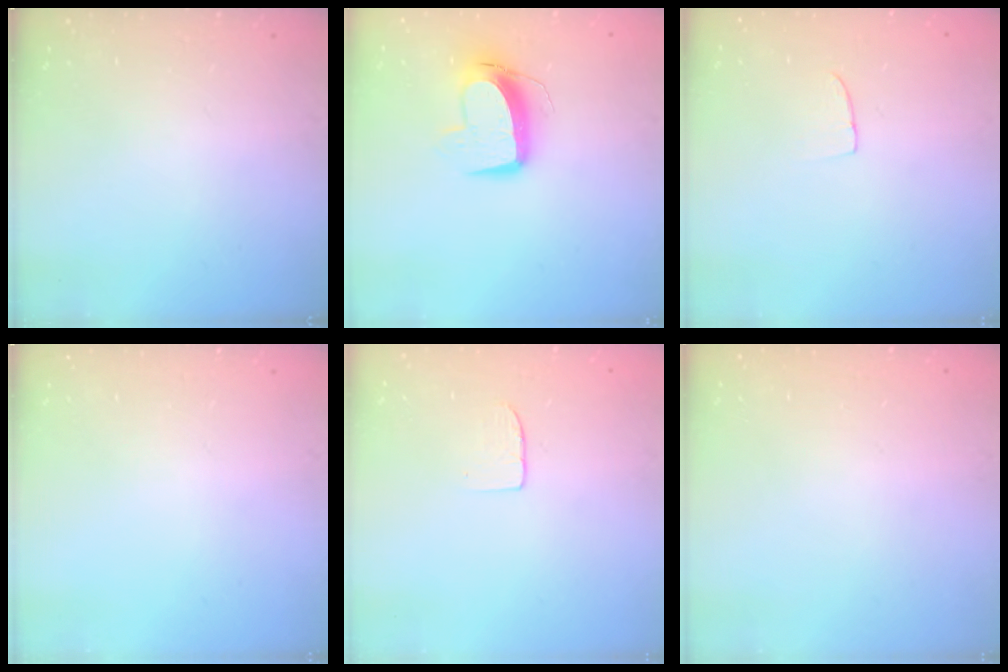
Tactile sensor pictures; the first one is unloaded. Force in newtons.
{"total": 10.6, "press": 10.5, "slide": 1.2}
{"total": 4.2, "press": 4.2, "slide": 0.3}
{"total": 0.0}
{"total": 3.7, "press": 3.7, "slide": 0.3}
{"total": 0.0}